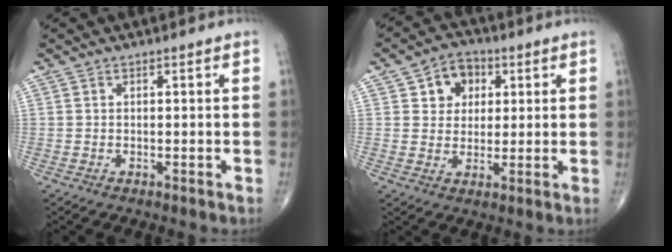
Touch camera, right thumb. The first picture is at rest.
{"total": 7.3, "force": [2.5, 6.1, 3.3], "torque": [-0.013, -0.003, 0.034]}